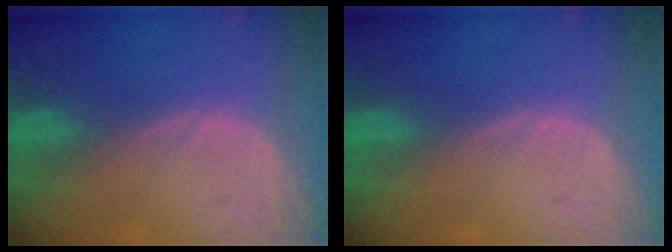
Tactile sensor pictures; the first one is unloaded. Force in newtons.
{"total": 0.0}